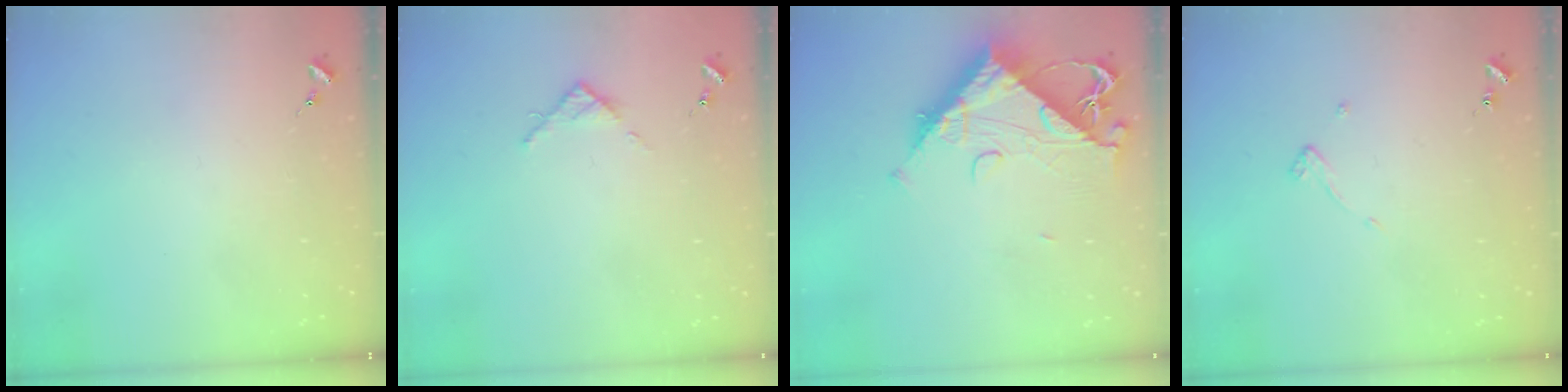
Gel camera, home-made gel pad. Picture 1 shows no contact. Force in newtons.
{"total": 3.8, "press": 3.8, "slide": 0.5}
{"total": 11.9, "press": 11.8, "slide": 1.4}
{"total": 4.7, "press": 4.7, "slide": 0.2}